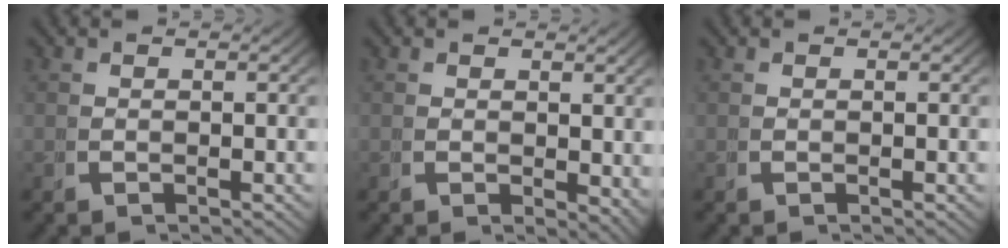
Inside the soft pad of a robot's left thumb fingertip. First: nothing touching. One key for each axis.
{"total": 1.9, "fx": 0.6, "fy": 1.2, "fz": 1.4, "tx": -0.013, "ty": -0.013, "tz": 0.017}
{"total": 0.0}